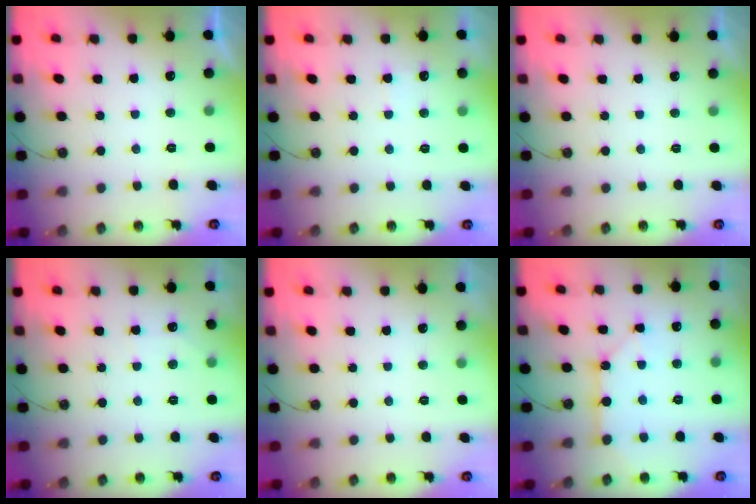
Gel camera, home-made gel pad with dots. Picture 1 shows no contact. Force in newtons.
{"total": 4.3, "press": 4.2, "slide": 0.6}
{"total": 0.0}
{"total": 2.8, "press": 2.8, "slide": 0.4}
{"total": 0.0}
{"total": 7.0, "press": 7.0, "slide": 0.7}